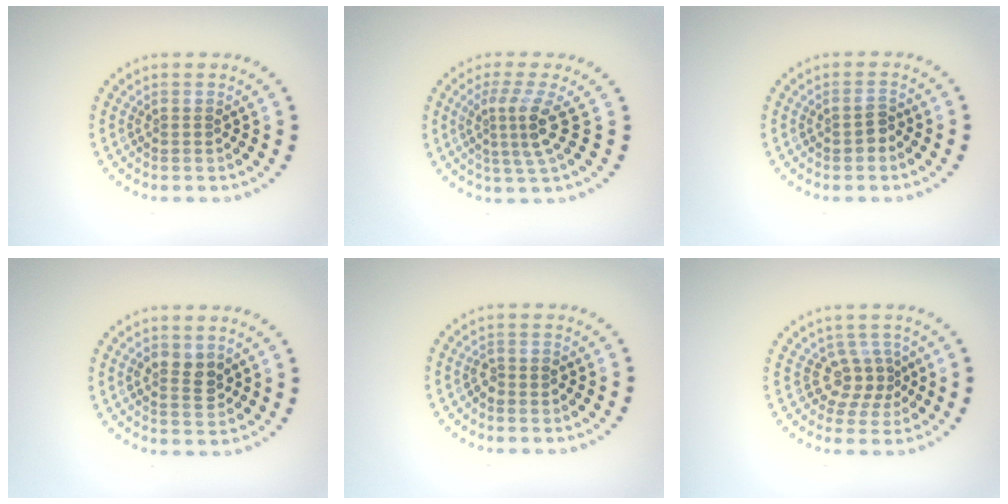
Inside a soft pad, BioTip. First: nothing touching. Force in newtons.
{"total": 3.3, "press": 2.3, "slide": 2.3}
{"total": 1.2, "press": 1.2, "slide": 0.3}
{"total": 2.2, "press": 2.2, "slide": 0.4}
{"total": 0.9, "press": 0.8, "slide": 0.5}
{"total": 2.7, "press": 1.9, "slide": 1.9}